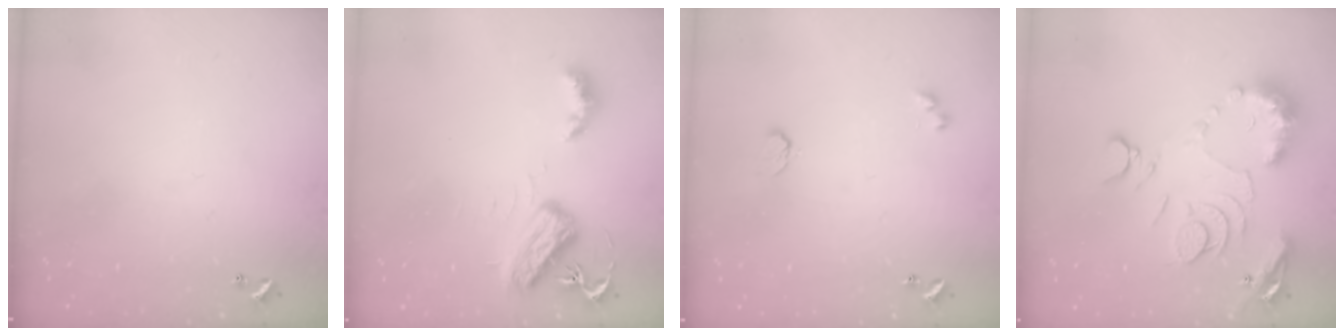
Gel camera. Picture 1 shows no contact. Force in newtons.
{"total": 6.4, "press": 6.4, "slide": 0.2}
{"total": 2.9, "press": 2.9, "slide": 0.5}
{"total": 12.8, "press": 12.7, "slide": 1.3}